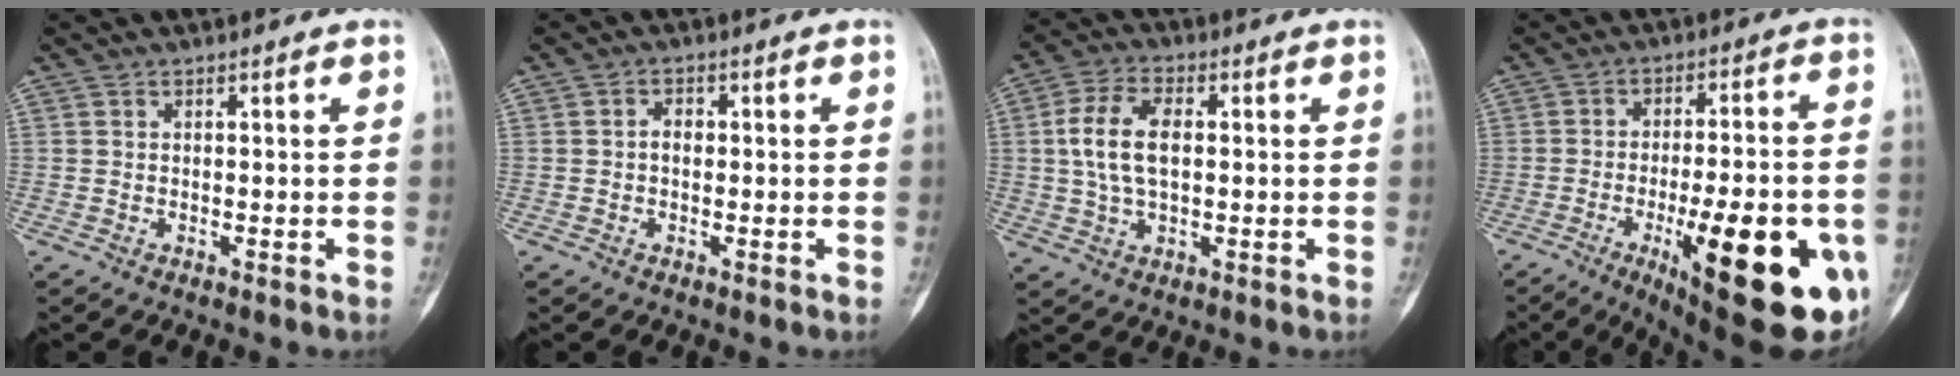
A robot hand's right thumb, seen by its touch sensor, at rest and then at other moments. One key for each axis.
{"total": 1.9, "fx": -0.1, "fy": 1.4, "fz": 1.3, "tx": -0.011, "ty": 0.008, "tz": -0.006}
{"total": 9.6, "fx": 0.9, "fy": 5.3, "fz": 7.9, "tx": -0.156, "ty": 0.012, "tz": 0.018}
{"total": 26.6, "fx": -8.8, "fy": 7.9, "fz": 23.9, "tx": -0.280, "ty": 0.000, "tz": -0.106}